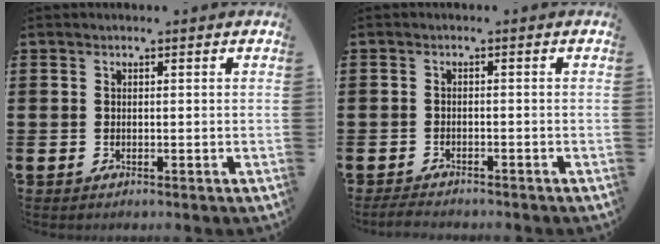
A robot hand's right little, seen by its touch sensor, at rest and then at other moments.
{"total": 1.5, "force": [-1.5, 0.1, 0.4], "torque": [-0.009, 0.005, -0.031]}